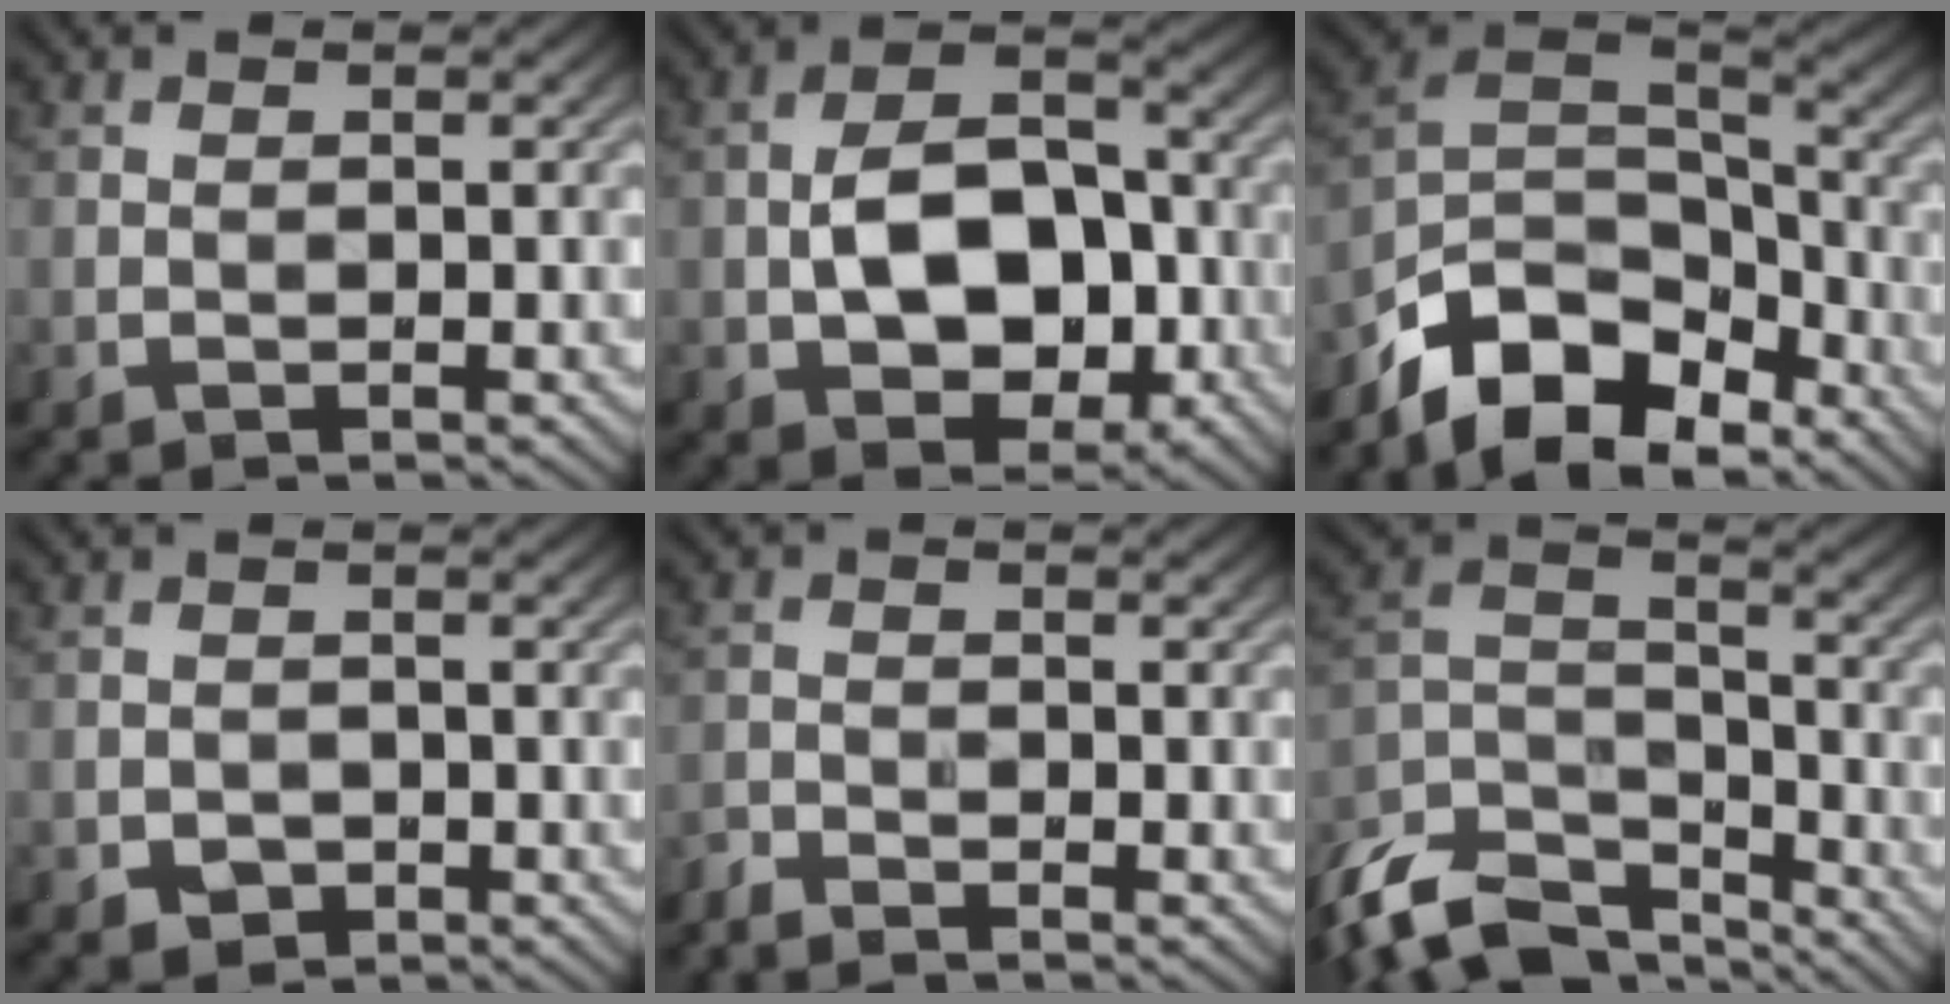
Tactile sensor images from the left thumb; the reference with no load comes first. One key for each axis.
{"total": 10.6, "fx": -1.9, "fy": 6.7, "fz": 7.9, "tx": -0.140, "ty": 0.005, "tz": -0.032}
{"total": 11.9, "fx": -8.3, "fy": 5.8, "fz": 6.2, "tx": -0.125, "ty": -0.004, "tz": -0.160}
{"total": 1.7, "fx": -1.0, "fy": 1.2, "fz": 0.7, "tx": -0.011, "ty": -0.003, "tz": -0.019}
{"total": 2.5, "fx": -2.5, "fy": 0.1, "fz": 0.5, "tx": -0.014, "ty": -0.007, "tz": -0.056}
{"total": 13.9, "fx": -10.9, "fy": 6.0, "fz": 6.2, "tx": -0.167, "ty": -0.014, "tz": -0.199}